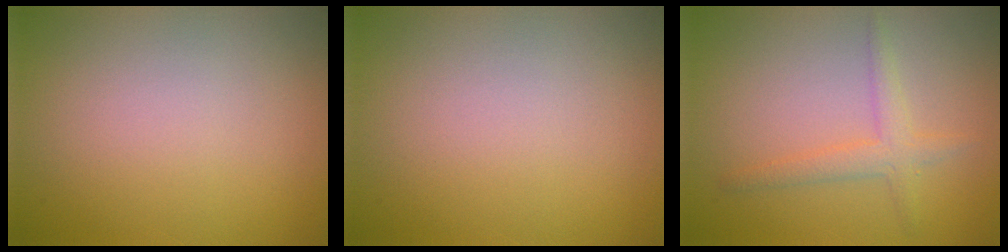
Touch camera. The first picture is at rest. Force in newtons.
{"total": 0.0}
{"total": 2.1, "press": 2.1, "slide": 0.1}